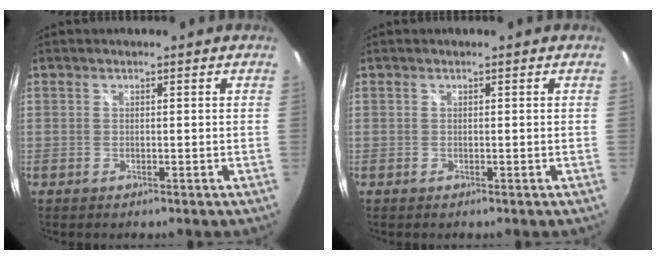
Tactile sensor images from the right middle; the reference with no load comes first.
{"total": 0.0}